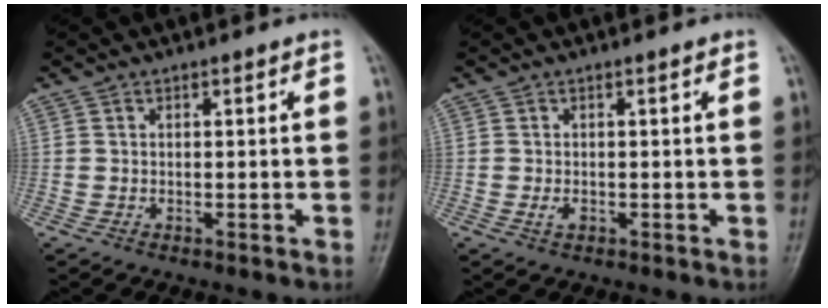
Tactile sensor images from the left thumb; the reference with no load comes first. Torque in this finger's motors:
{"motor_torque": [-0.07, 0.12, 0.33, 0.07, 0.02]}